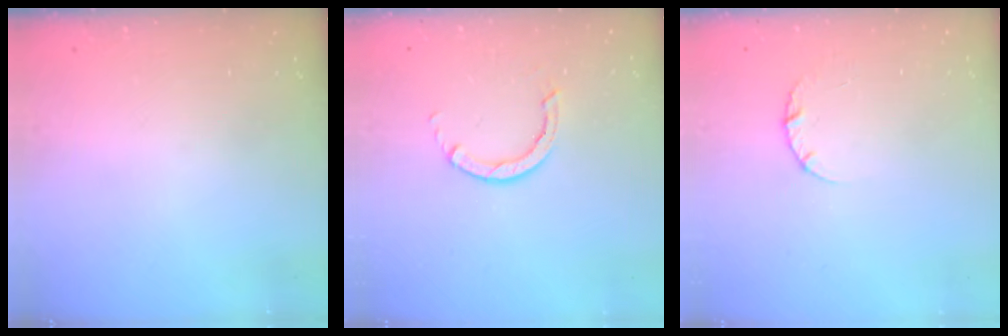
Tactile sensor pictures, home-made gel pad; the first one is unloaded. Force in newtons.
{"total": 2.8, "press": 2.8, "slide": 0.3}
{"total": 2.6, "press": 2.6, "slide": 0.3}